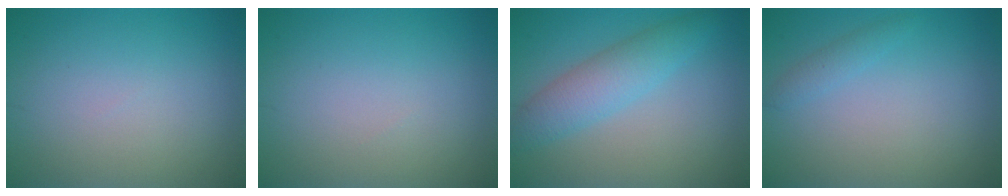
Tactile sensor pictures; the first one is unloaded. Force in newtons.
{"total": 0.0}
{"total": 4.1, "press": 4.1, "slide": 0.0}
{"total": 1.1, "press": 1.1, "slide": 0.1}